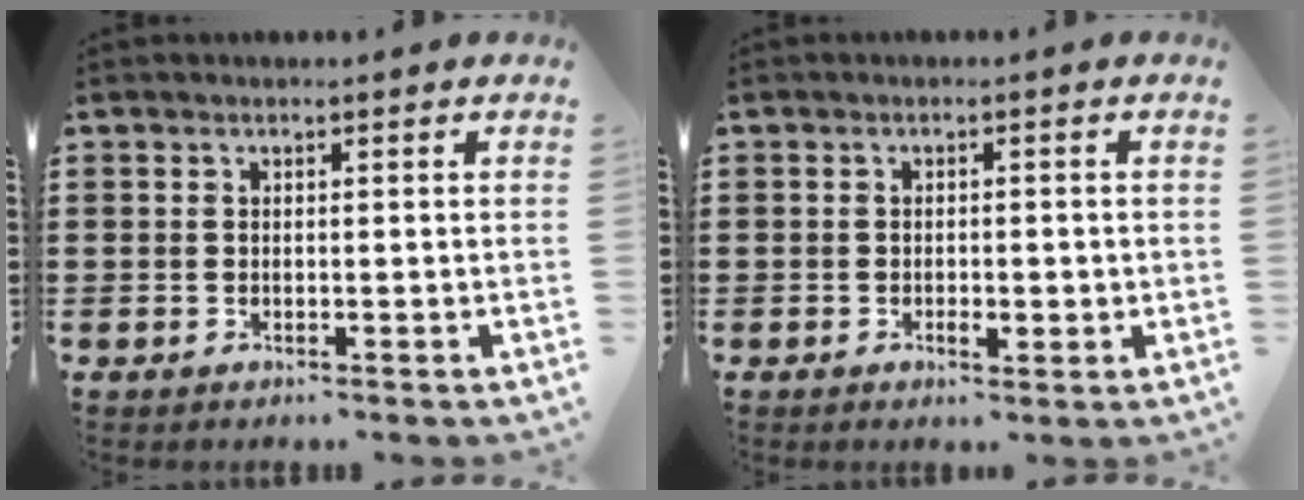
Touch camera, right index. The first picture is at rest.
{"total": 1.5, "force": [-0.5, 0.7, 1.2], "torque": [-0.022, 0.001, -0.011]}